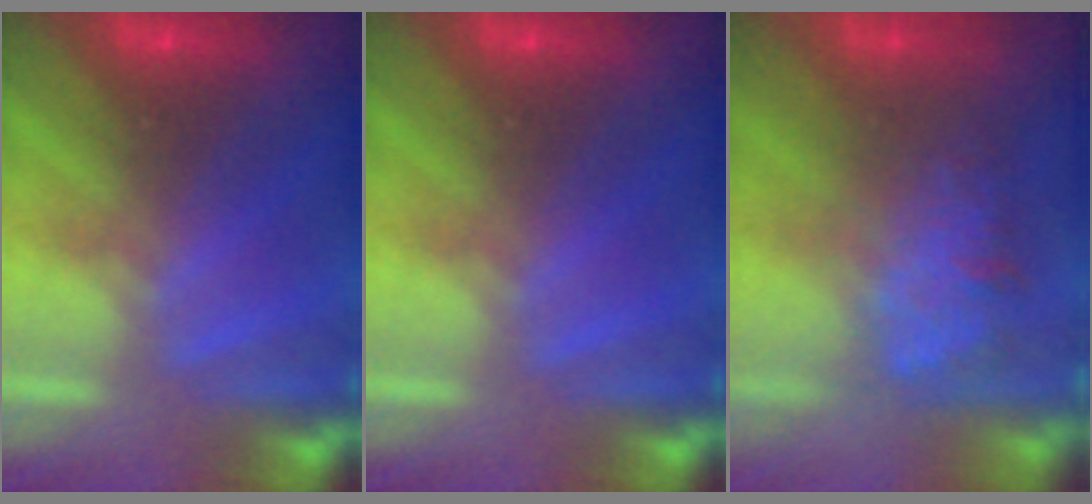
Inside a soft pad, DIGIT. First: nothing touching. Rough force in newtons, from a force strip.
{"total": 0.0}
{"total": 2.6}